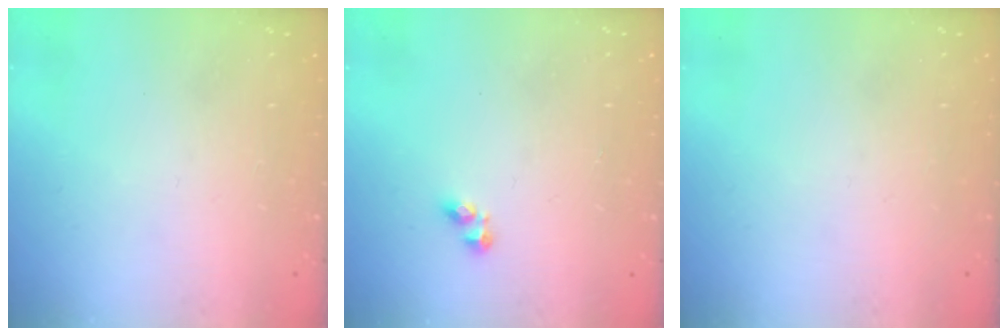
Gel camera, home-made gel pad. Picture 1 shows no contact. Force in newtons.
{"total": 2.8, "press": 2.8, "slide": 0.3}
{"total": 0.0}